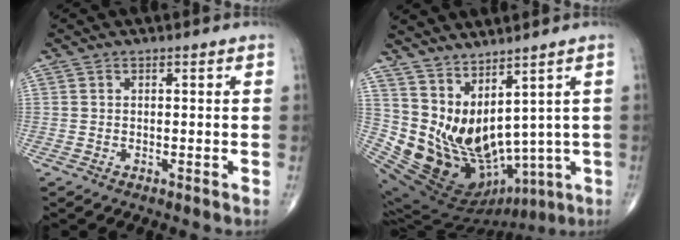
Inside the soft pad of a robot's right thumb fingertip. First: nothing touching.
{"total": 18.4, "force": [4.4, 10.5, 14.5], "torque": [-0.248, -0.050, 0.126]}